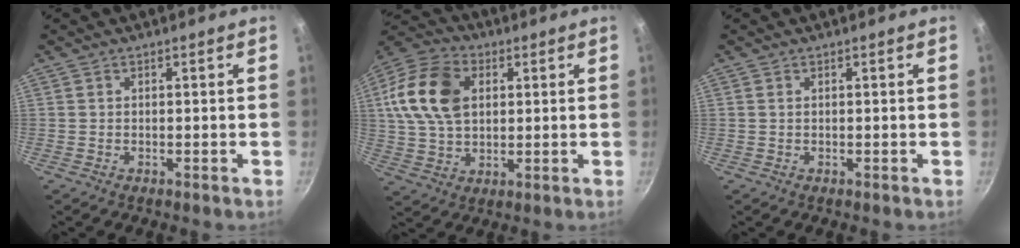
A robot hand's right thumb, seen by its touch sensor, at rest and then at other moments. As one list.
[{"total": 16.0, "force": [3.5, 10.9, 11.2], "torque": [-0.195, 0.010, 0.055]}, {"total": 0.0}]